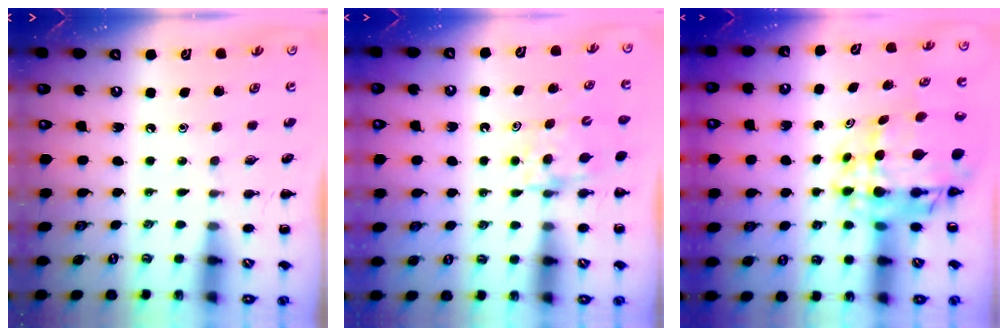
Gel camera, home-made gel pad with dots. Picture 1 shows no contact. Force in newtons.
{"total": 4.5, "press": 4.5, "slide": 0.5}
{"total": 10.8, "press": 10.2, "slide": 3.7}